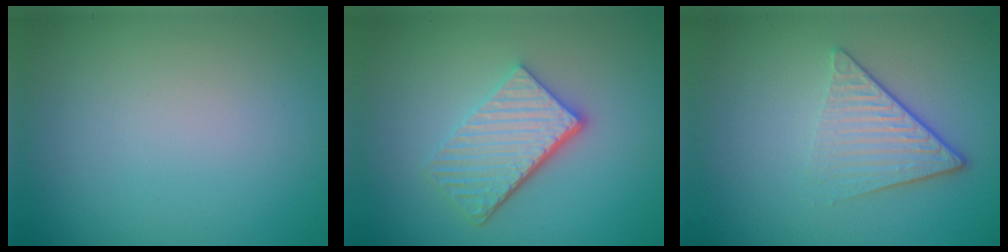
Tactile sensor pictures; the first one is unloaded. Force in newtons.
{"total": 4.9, "press": 3.6, "slide": 3.3}
{"total": 4.5, "press": 2.8, "slide": 3.5}